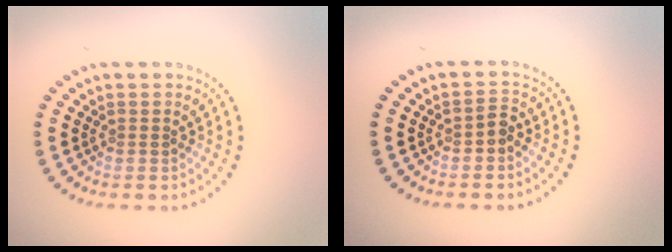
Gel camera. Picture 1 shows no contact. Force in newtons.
{"total": 1.1, "press": 1.0, "slide": 0.5}